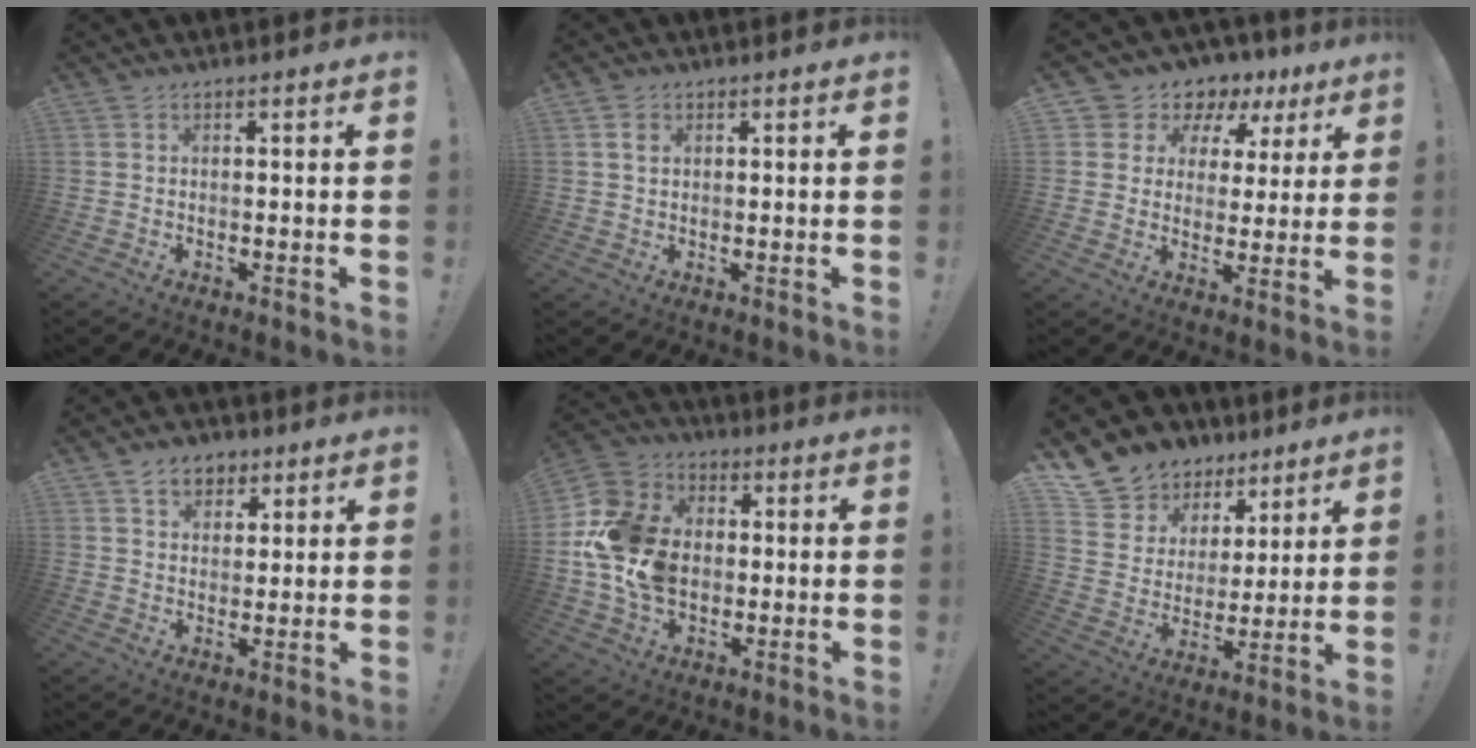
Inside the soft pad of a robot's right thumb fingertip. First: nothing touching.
{"total": 2.0, "force": [1.0, 1.4, 1.1], "torque": [-0.007, -0.004, 0.015]}
{"total": 7.0, "force": [3.3, 5.8, 1.9], "torque": [-0.031, -0.032, 0.063]}
{"total": 7.0, "force": [3.9, 5.2, 2.5], "torque": [-0.028, -0.020, 0.074]}
{"total": 17.1, "force": [0.2, 13.6, 10.4], "torque": [-0.188, 0.015, 0.009]}
{"total": 11.0, "force": [7.8, 7.6, 1.5], "torque": [-0.027, -0.070, 0.157]}